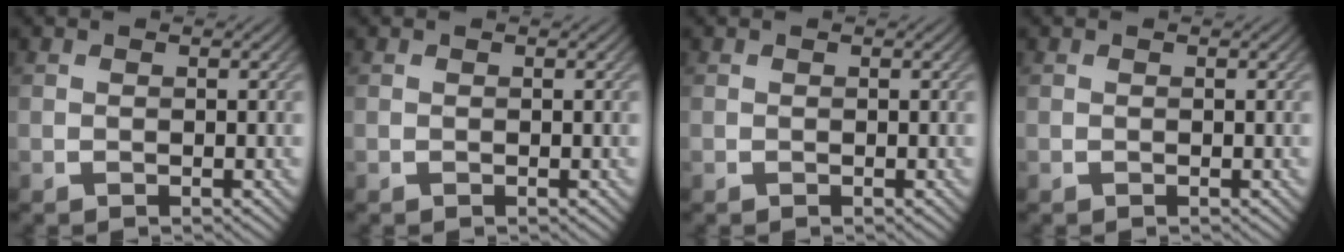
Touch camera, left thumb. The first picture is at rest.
{"total": 0.0}
{"total": 0.0}
{"total": 0.0}